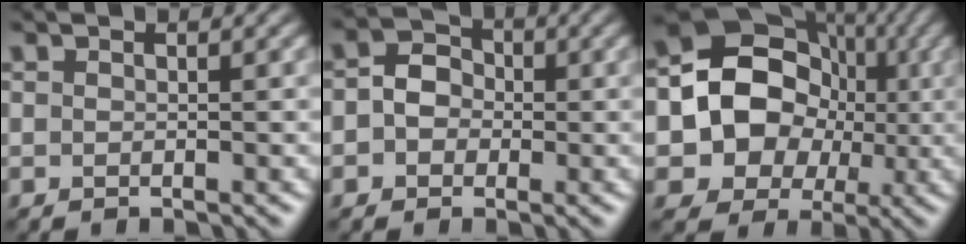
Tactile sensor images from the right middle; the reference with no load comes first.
{"total": 3.1, "force": [-0.2, 2.7, 1.6], "torque": [-0.014, 0.005, -0.014]}
{"total": 10.6, "force": [-0.4, 9.3, 5.0], "torque": [-0.065, 0.009, -0.030]}